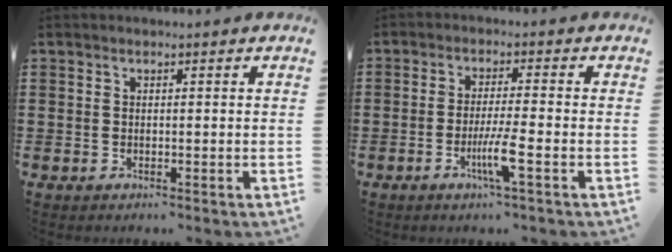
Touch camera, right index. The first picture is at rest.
{"total": 5.2, "force": [-2.1, -0.1, 4.7], "torque": [-0.092, -0.018, -0.040]}